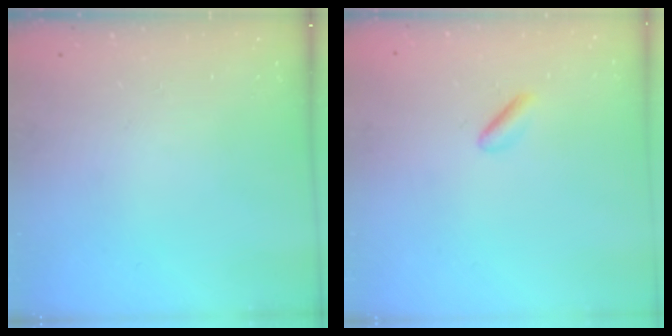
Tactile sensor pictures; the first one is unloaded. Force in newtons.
{"total": 1.6, "press": 1.3, "slide": 0.9}